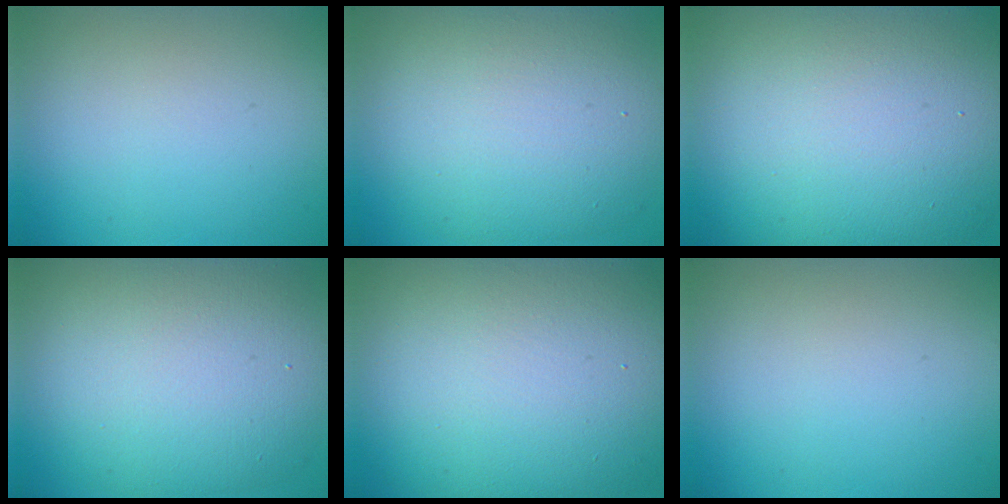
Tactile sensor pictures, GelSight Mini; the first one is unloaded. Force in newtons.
{"total": 11.2, "press": 11.1, "slide": 0.6}
{"total": 19.4, "press": 19.4, "slide": 0.6}
{"total": 12.3, "press": 12.3, "slide": 0.9}
{"total": 17.7, "press": 17.7, "slide": 1.2}
{"total": 0.0}